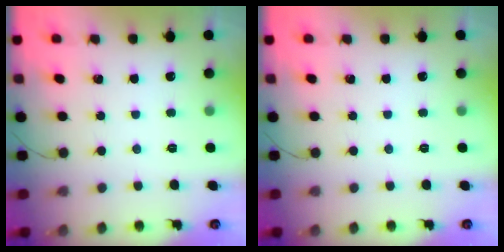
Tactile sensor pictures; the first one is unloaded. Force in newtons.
{"total": 0.0}